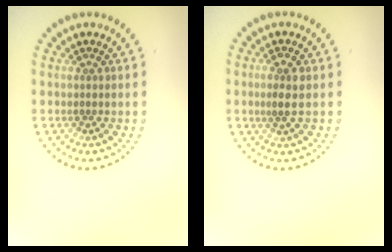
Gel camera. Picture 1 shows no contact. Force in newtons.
{"total": 2.1, "press": 2.0, "slide": 0.8}